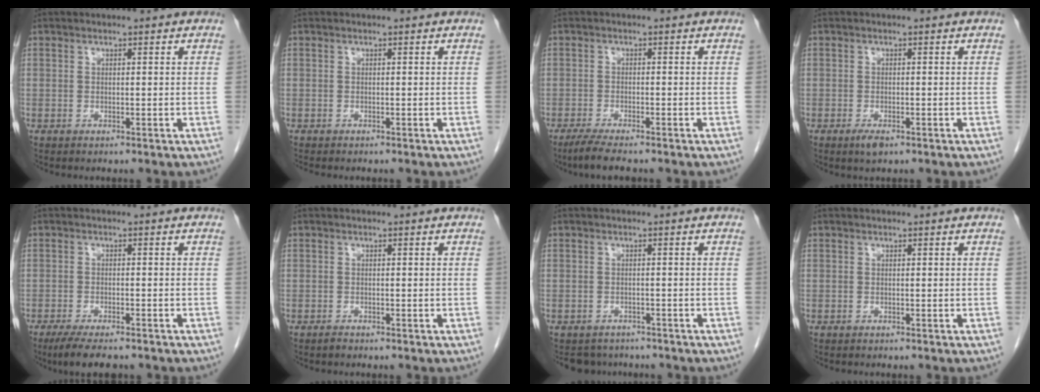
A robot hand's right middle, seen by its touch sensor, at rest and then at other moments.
{"total": 1.8, "force": [-1.6, 0.5, 0.8], "torque": [-0.016, -0.004, -0.017]}
{"total": 4.5, "force": [-3.6, 0.5, 2.7], "torque": [-0.053, -0.012, -0.060]}
{"total": 2.0, "force": [-1.2, 0.6, 1.4], "torque": [-0.027, -0.002, -0.018]}
{"total": 6.9, "force": [-5.5, 1.6, 3.9], "torque": [-0.061, -0.012, -0.085]}
{"total": 0.6, "force": [-0.5, 0.2, 0.1], "torque": [-0.003, -0.001, -0.010]}
{"total": 3.7, "force": [-3.3, 1.7, -0.2], "torque": [0.003, 0.002, -0.048]}
{"total": 0.0}